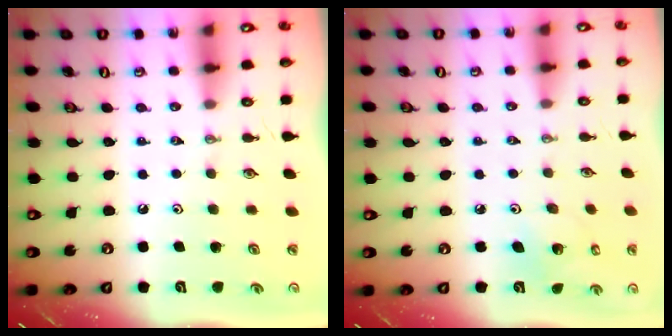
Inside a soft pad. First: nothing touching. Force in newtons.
{"total": 4.1, "press": 4.1, "slide": 0.3}